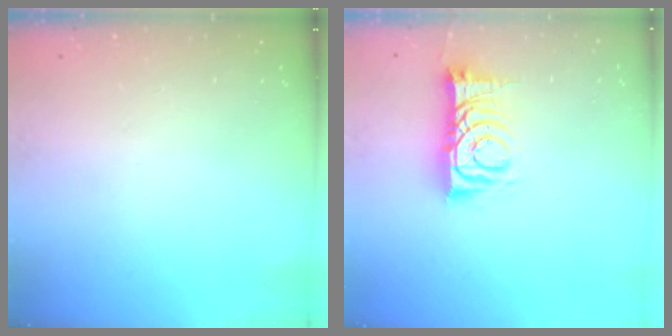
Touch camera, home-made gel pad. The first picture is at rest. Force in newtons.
{"total": 9.2, "press": 9.2, "slide": 0.1}